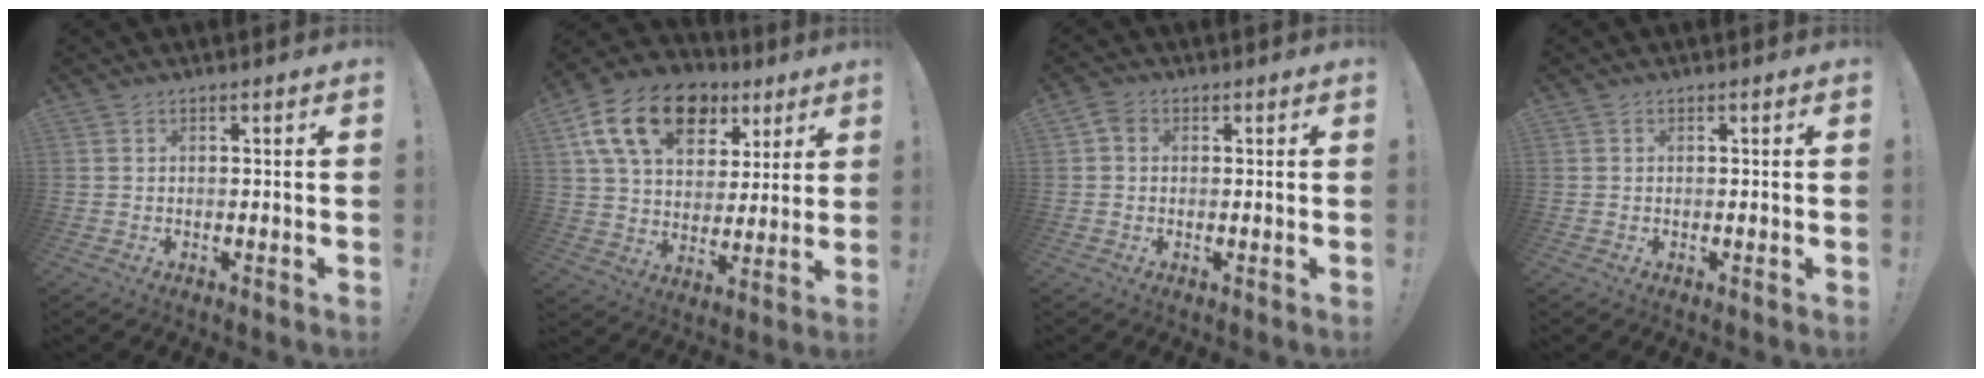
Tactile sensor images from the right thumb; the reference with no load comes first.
{"total": 19.7, "force": [9.7, 12.6, 11.7], "torque": [-0.188, -0.035, 0.176]}
{"total": 2.7, "force": [0.6, 2.2, 1.4], "torque": [-0.030, 0.007, 0.012]}
{"total": 0.0}